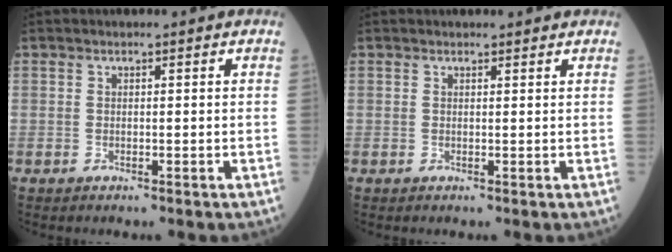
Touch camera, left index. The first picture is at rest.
{"total": 1.4, "force": [1.3, 0.4, 0.3], "torque": [-0.009, 0.004, 0.013]}